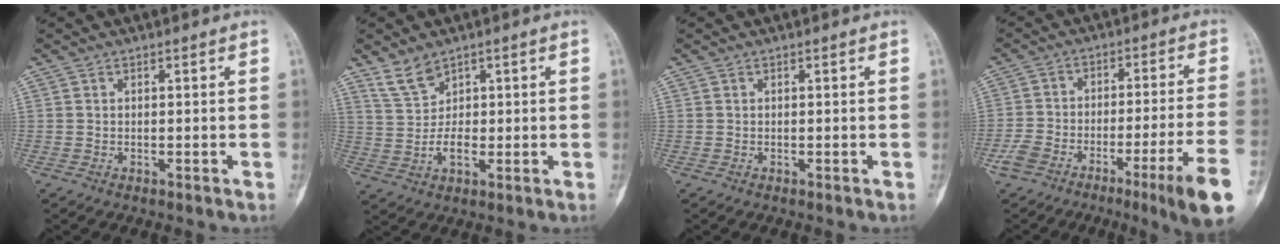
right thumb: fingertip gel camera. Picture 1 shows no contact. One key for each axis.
{"total": 5.4, "fx": 3.3, "fy": 3.4, "fz": 2.5, "tx": -0.038, "ty": -0.019, "tz": 0.074}
{"total": 0.0}
{"total": 15.4, "fx": -8.3, "fy": 1.6, "fz": 12.9, "tx": -0.204, "ty": 0.042, "tz": -0.127}